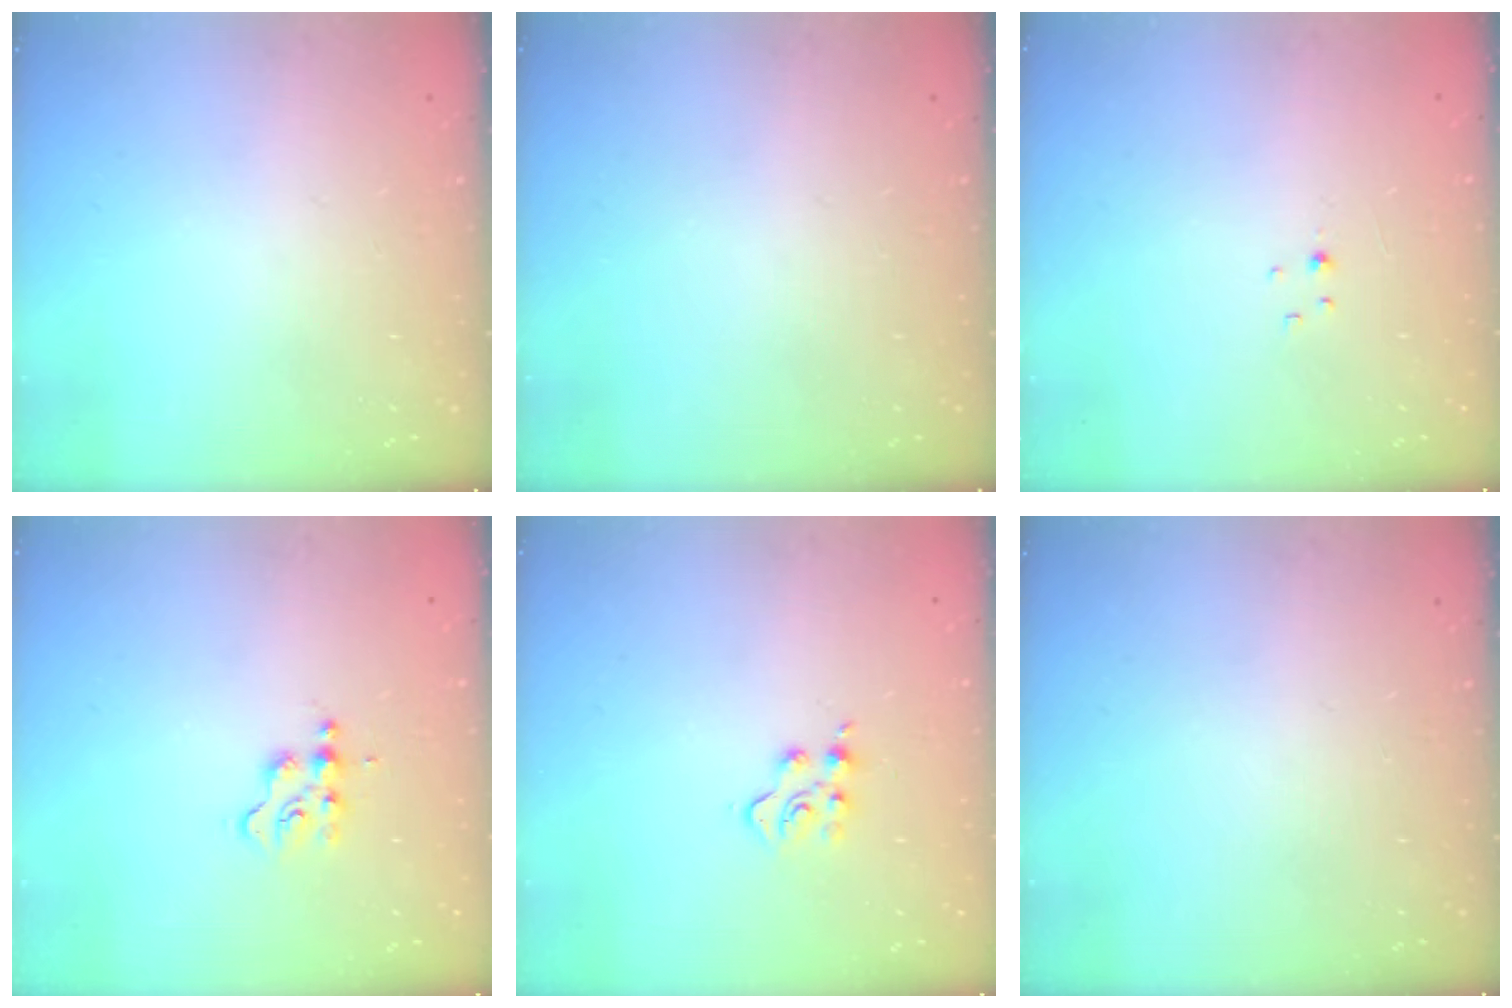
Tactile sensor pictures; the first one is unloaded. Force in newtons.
{"total": 0.0}
{"total": 1.1, "press": 1.1, "slide": 0.2}
{"total": 2.9, "press": 2.9, "slide": 0.4}
{"total": 4.6, "press": 4.5, "slide": 0.6}
{"total": 0.0}